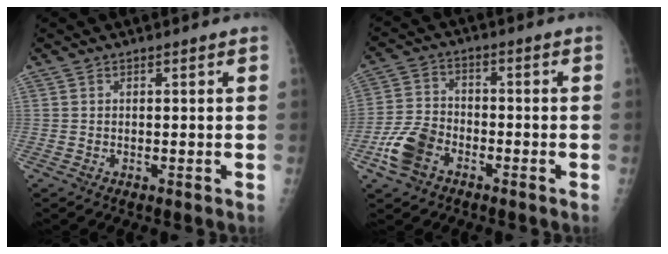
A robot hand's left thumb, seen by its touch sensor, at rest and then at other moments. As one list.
[{"total": 8.6, "force": [-4.3, 5.6, 4.8], "torque": [-0.097, 0.020, -0.083]}]